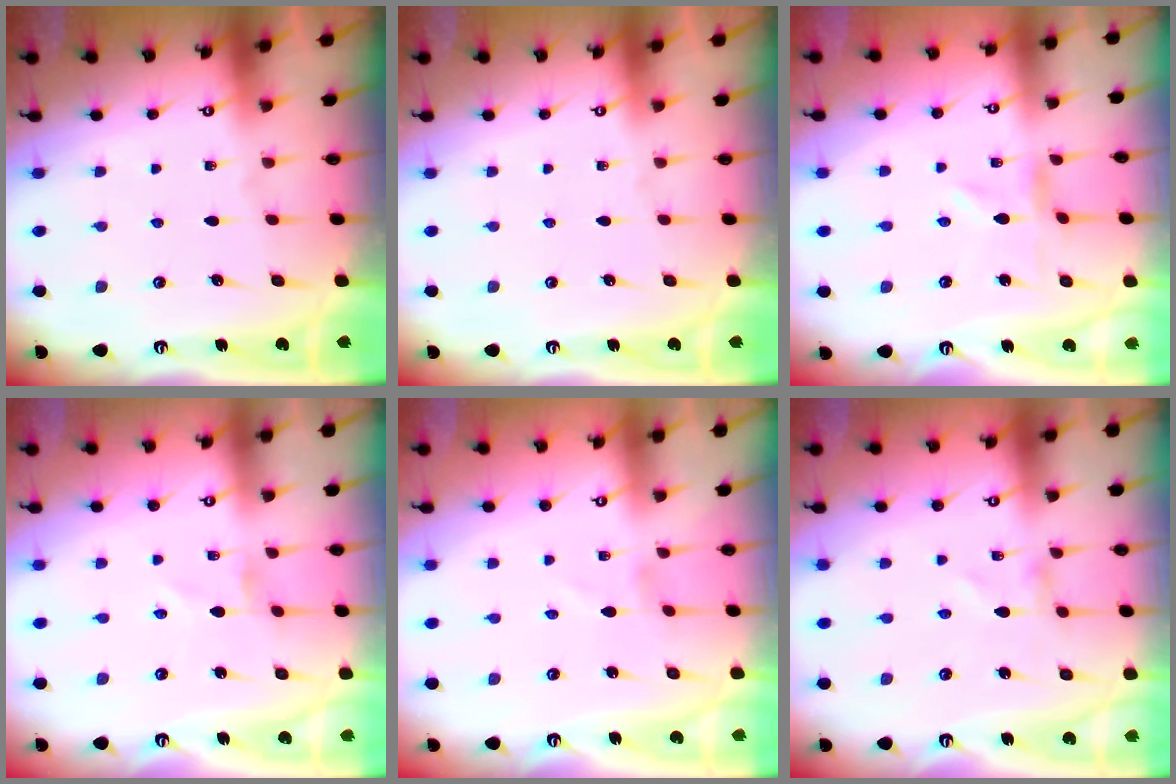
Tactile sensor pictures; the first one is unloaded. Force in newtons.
{"total": 0.0}
{"total": 0.7, "press": 0.7, "slide": 0.2}
{"total": 0.0}
{"total": 1.1, "press": 1.1, "slide": 0.1}
{"total": 0.6, "press": 0.6, "slide": 0.1}